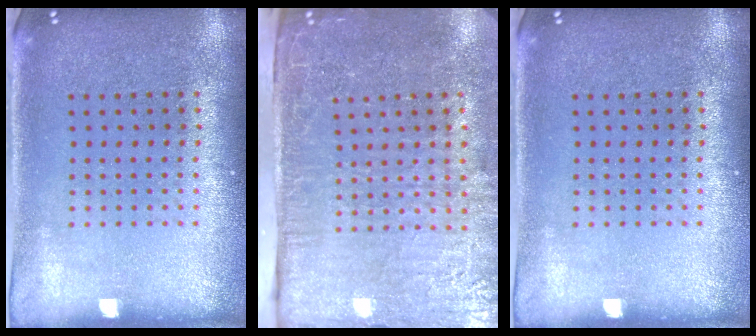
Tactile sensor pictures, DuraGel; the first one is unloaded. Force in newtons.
{"total": 5.0, "press": 4.1, "slide": 2.8}
{"total": 0.0}